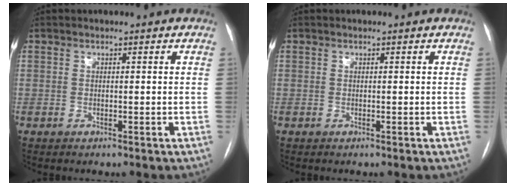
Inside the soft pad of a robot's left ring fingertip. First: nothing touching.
{"total": 0.0}